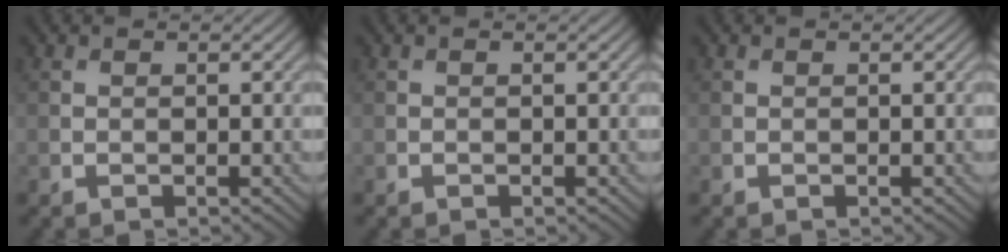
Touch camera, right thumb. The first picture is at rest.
{"total": 0.0}
{"total": 0.0}